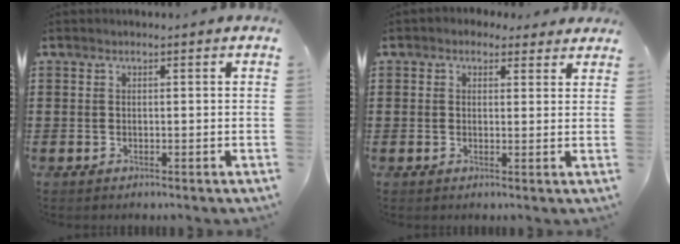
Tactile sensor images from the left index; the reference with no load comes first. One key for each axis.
{"total": 1.9, "fx": 1.3, "fy": 1.4, "fz": 0.4, "tx": -0.007, "ty": 0.007, "tz": 0.022}